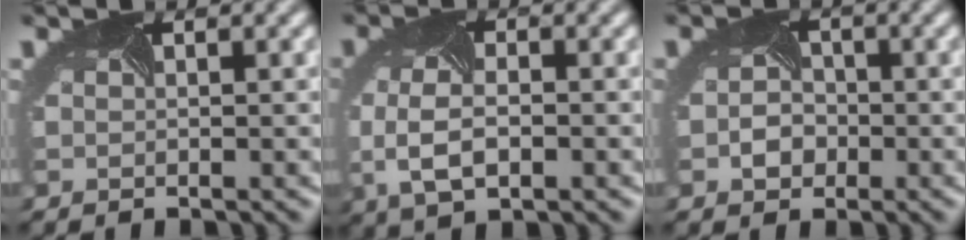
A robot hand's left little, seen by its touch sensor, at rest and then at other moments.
{"total": 4.3, "force": [-1.2, 2.3, 3.4], "torque": [-0.085, -0.010, -0.013]}
{"total": 2.3, "force": [-1.1, 1.9, 0.9], "torque": [-0.018, -0.003, -0.017]}